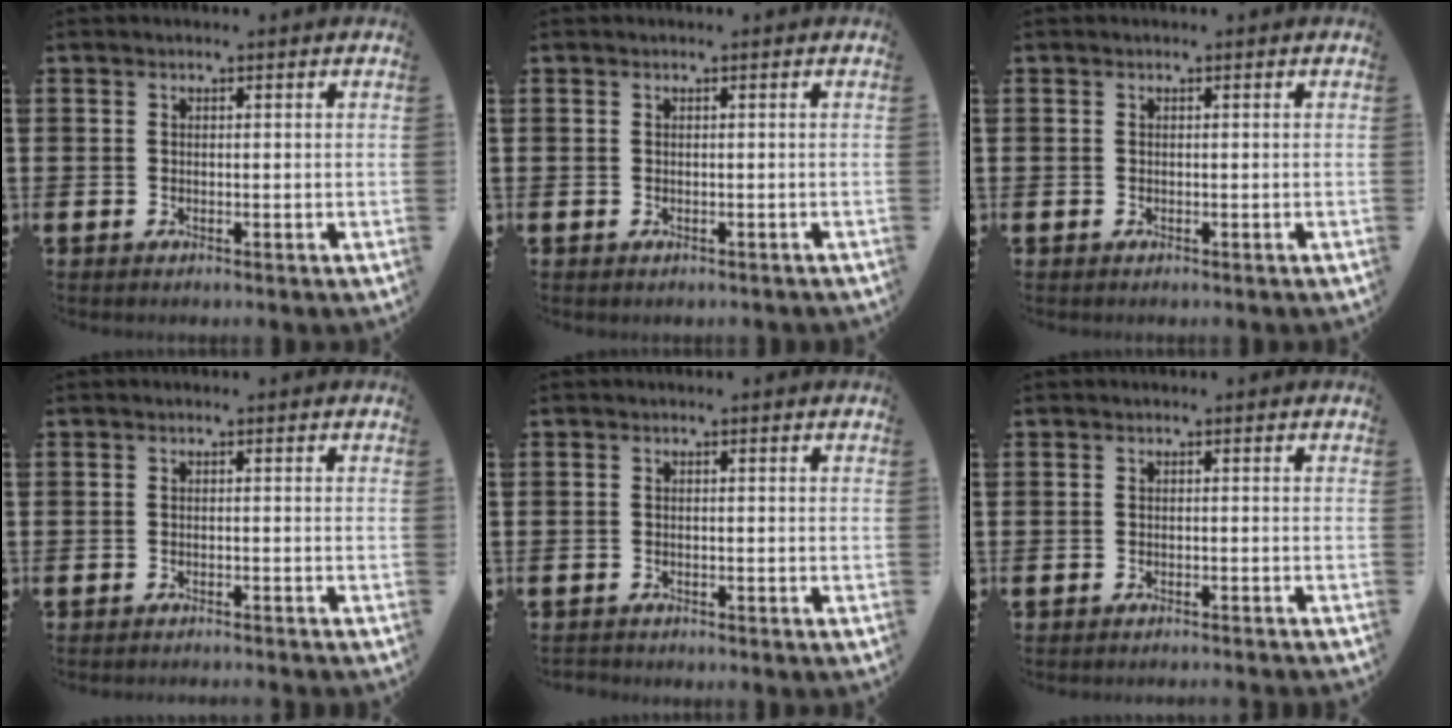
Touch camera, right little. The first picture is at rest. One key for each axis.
{"total": 0.0}
{"total": 0.0}
{"total": 0.8, "fx": -0.7, "fy": -0.2, "fz": 0.0, "tx": 0.001, "ty": 0.000, "tz": -0.016}
{"total": 0.6, "fx": -0.6, "fy": 0.1, "fz": -0.1, "tx": 0.000, "ty": -0.001, "tz": -0.012}
{"total": 0.7, "fx": -0.7, "fy": -0.2, "fz": 0.0, "tx": 0.002, "ty": 0.000, "tz": -0.015}